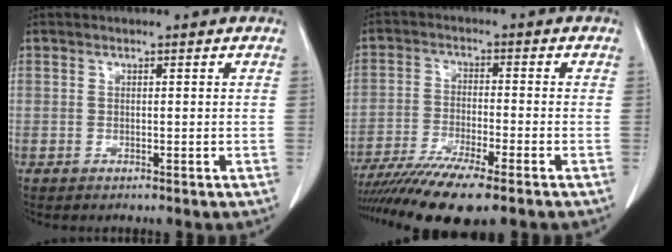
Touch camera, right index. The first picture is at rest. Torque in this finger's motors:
{"motor_torque": [1.12, -1.02, 0.45, 0.14]}